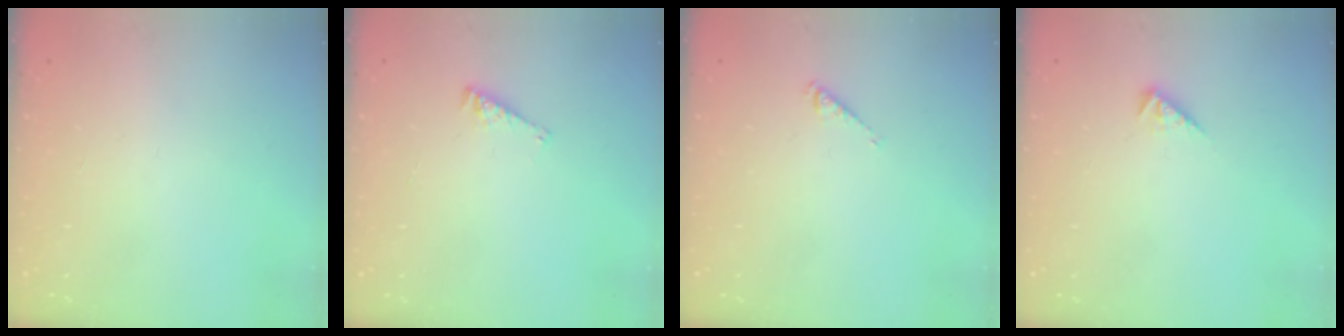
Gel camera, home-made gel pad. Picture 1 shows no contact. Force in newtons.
{"total": 2.6, "press": 2.6, "slide": 0.3}
{"total": 2.7, "press": 2.6, "slide": 0.5}
{"total": 2.9, "press": 2.9, "slide": 0.5}